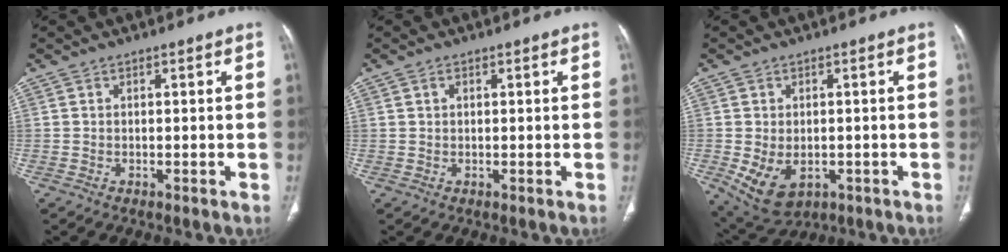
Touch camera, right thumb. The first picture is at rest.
{"total": 0.9, "force": [0.4, 0.6, 0.5], "torque": [-0.008, 0.001, 0.007]}
{"total": 8.5, "force": [-2.2, 5.7, 5.9], "torque": [-0.099, -0.001, -0.016]}